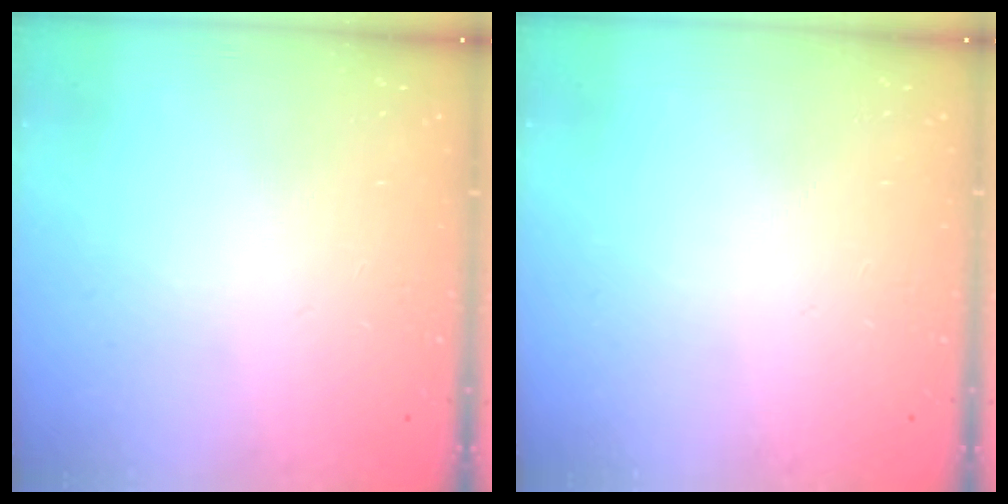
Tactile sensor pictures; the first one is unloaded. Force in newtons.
{"total": 0.0}